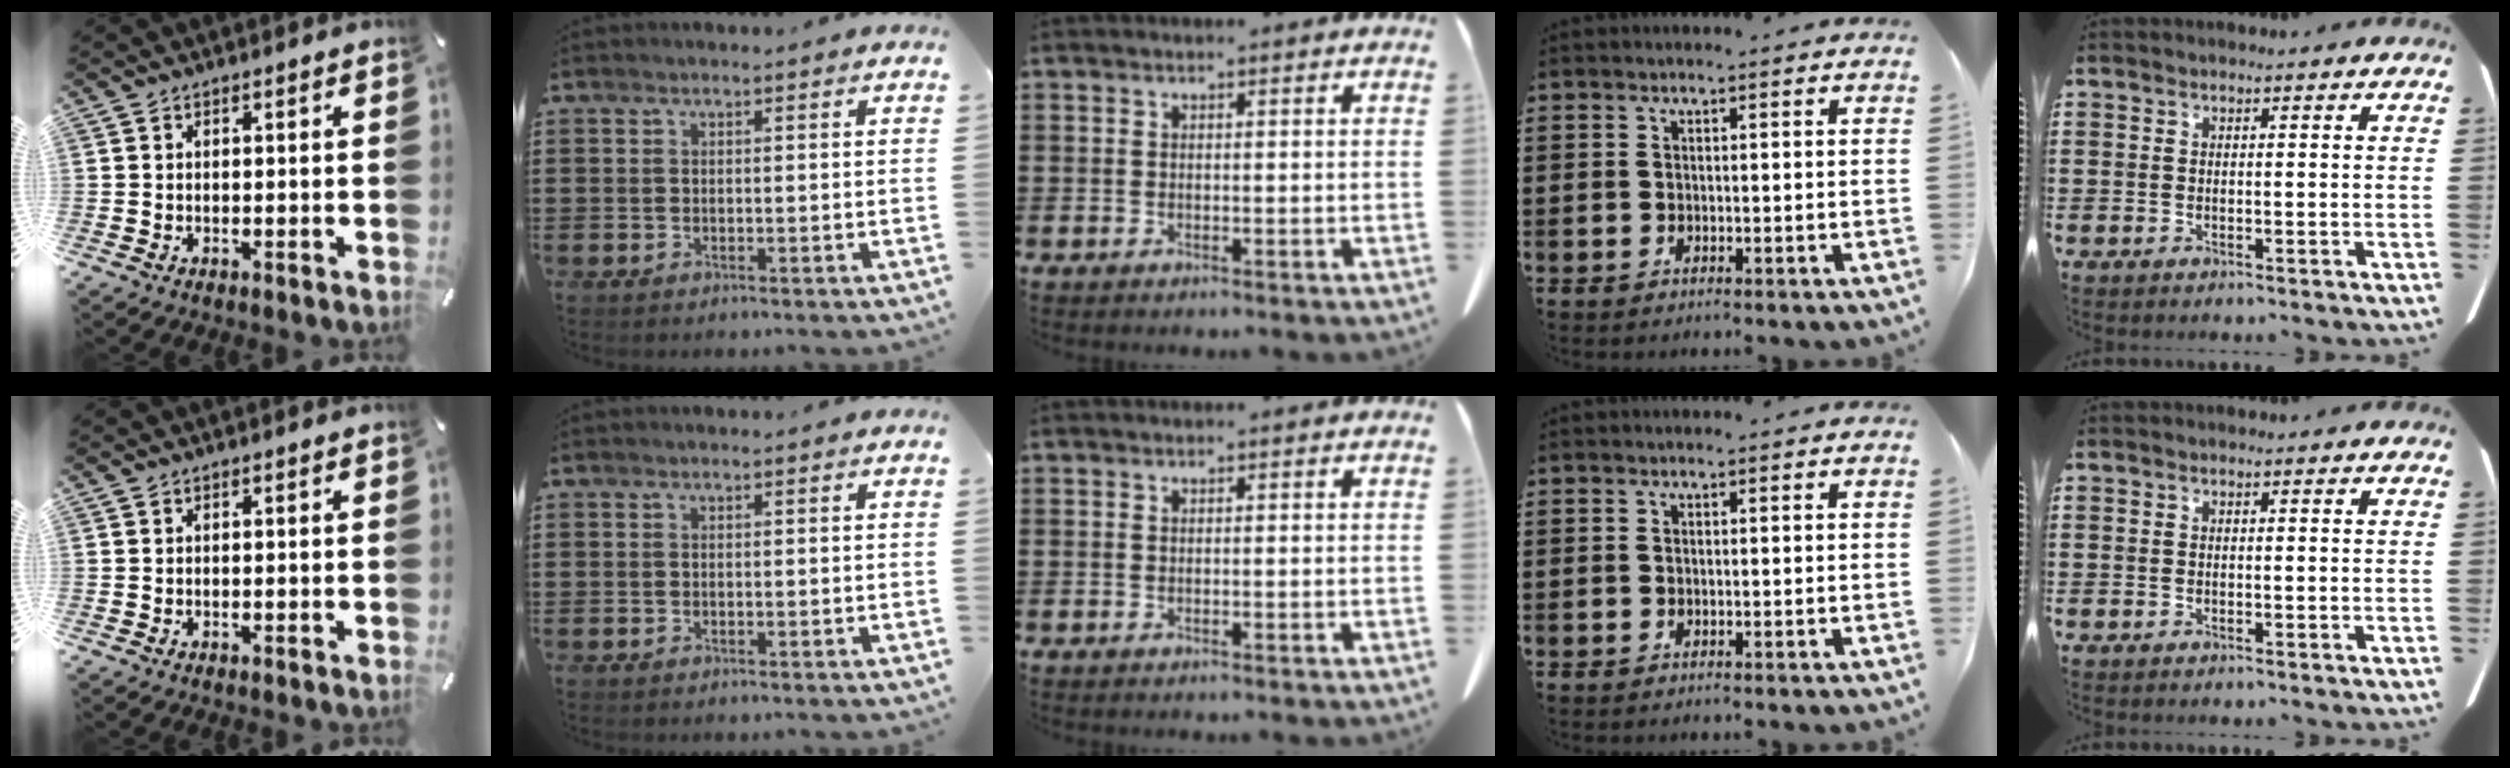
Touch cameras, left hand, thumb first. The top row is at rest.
{}